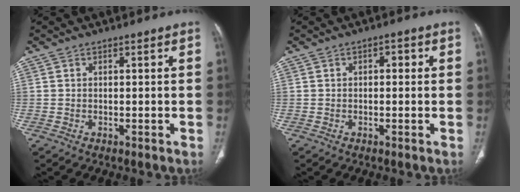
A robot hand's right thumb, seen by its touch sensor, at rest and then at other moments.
{"total": 1.7, "force": [0.3, 1.0, 1.3], "torque": [-0.008, 0.005, -0.002]}